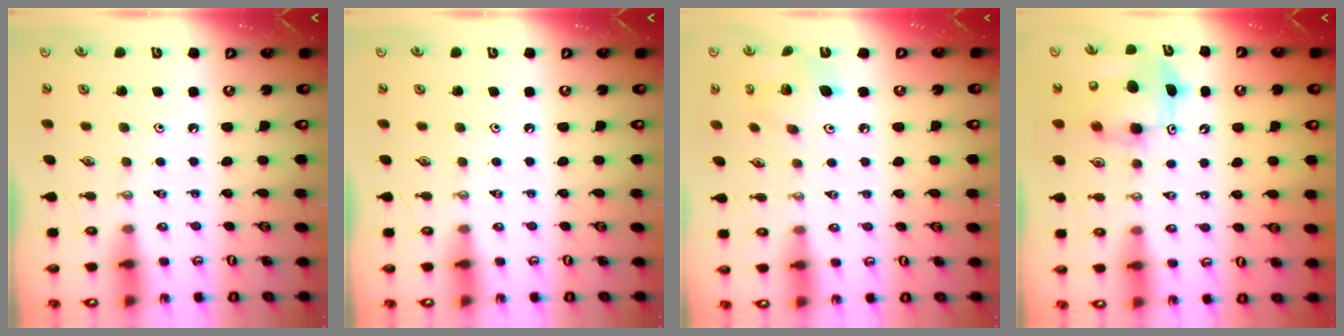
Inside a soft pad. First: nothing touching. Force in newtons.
{"total": 0.0}
{"total": 9.2, "press": 9.2, "slide": 0.7}
{"total": 7.8, "press": 7.5, "slide": 2.0}